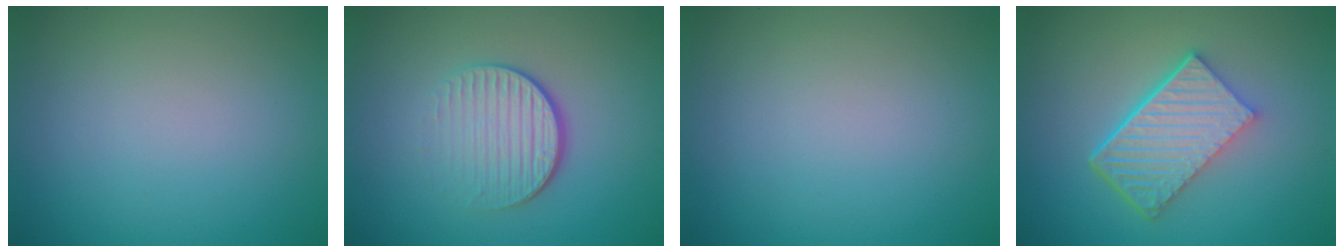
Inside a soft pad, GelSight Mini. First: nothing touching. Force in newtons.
{"total": 4.0, "press": 2.7, "slide": 3.0}
{"total": 0.0}
{"total": 6.7, "press": 4.4, "slide": 4.9}